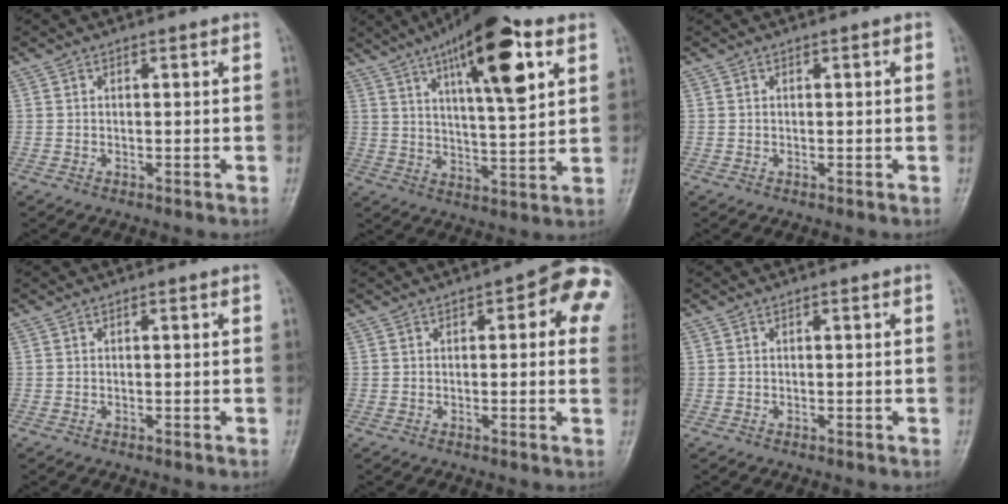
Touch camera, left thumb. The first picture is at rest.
{"total": 18.2, "force": [8.6, 5.2, 15.1], "torque": [-0.214, -0.024, 0.135]}
{"total": 0.6, "force": [0.2, 0.2, 0.5], "torque": [-0.009, 0.001, 0.002]}
{"total": 0.0}
{"total": 10.2, "force": [2.9, 3.9, 8.9], "torque": [-0.068, 0.010, 0.021]}
{"total": 0.0}